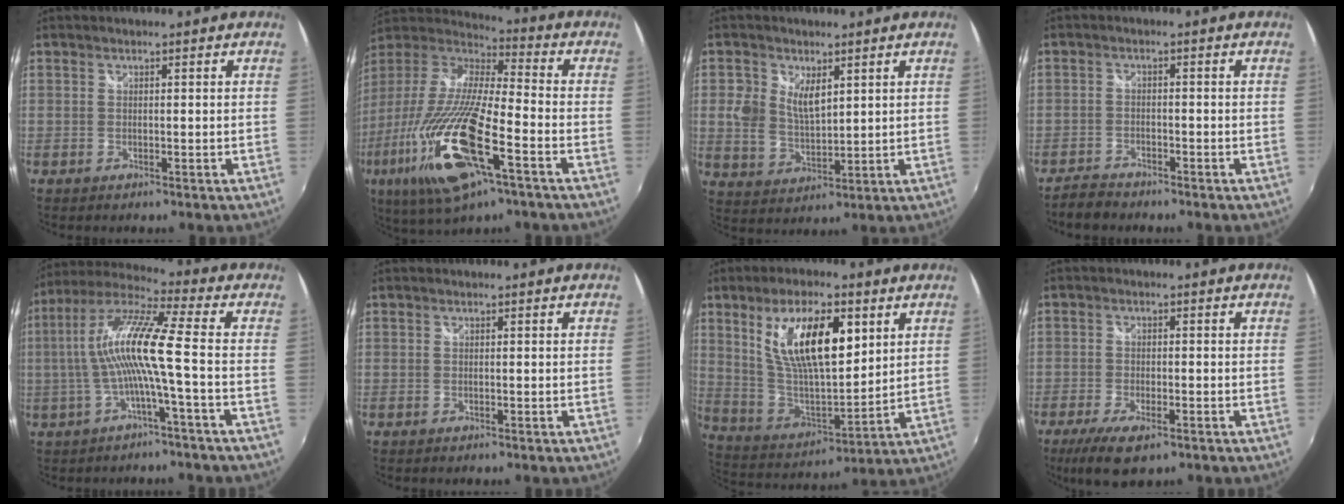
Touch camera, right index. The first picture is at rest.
{"total": 25.8, "force": [-10.7, 6.1, 22.6], "torque": [-0.441, -0.070, -0.205]}
{"total": 7.2, "force": [2.3, 4.6, 5.1], "torque": [-0.106, 0.000, 0.046]}
{"total": 3.8, "force": [-3.4, 1.3, 0.9], "torque": [-0.037, -0.003, -0.066]}
{"total": 12.3, "force": [-1.8, -0.5, 12.2], "torque": [-0.231, 0.008, -0.032]}
{"total": 0.0}
{"total": 18.1, "force": [7.2, 7.0, 15.0], "torque": [-0.268, 0.001, 0.143]}
{"total": 8.8, "force": [-5.4, 3.2, 6.1], "torque": [-0.141, -0.031, -0.093]}